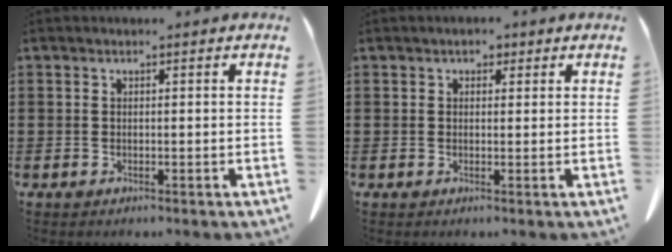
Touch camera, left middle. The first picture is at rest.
{"total": 1.5, "force": [1.0, 0.9, 0.6], "torque": [-0.007, 0.002, 0.017]}